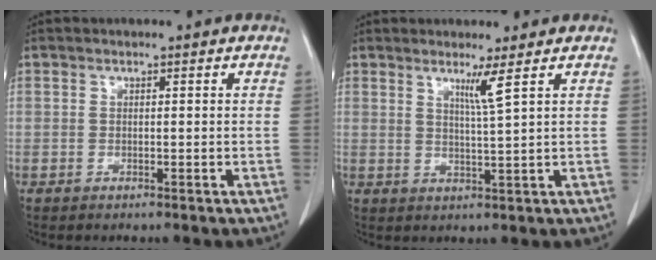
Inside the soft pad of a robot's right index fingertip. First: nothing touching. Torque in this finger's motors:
{"motor_torque": [0.27, 0.14, 0.06, 0.03]}